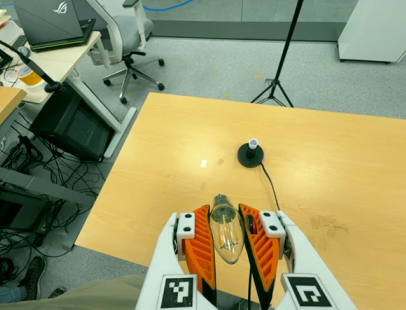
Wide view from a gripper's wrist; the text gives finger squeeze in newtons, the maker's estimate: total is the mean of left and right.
{"total": 20.5, "left": 21.9, "right": 19.0}